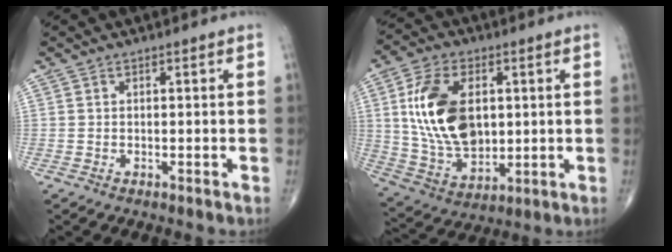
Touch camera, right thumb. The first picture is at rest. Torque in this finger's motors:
{"motor_torque": [-0.29, 0.91, 1.33, 0.19, 0.20]}